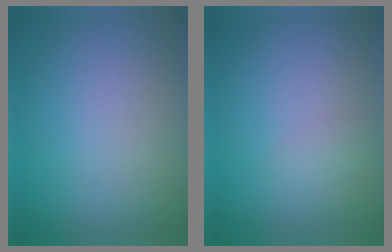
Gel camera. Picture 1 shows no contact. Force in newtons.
{"total": 0.8, "press": 0.8, "slide": 0.0}